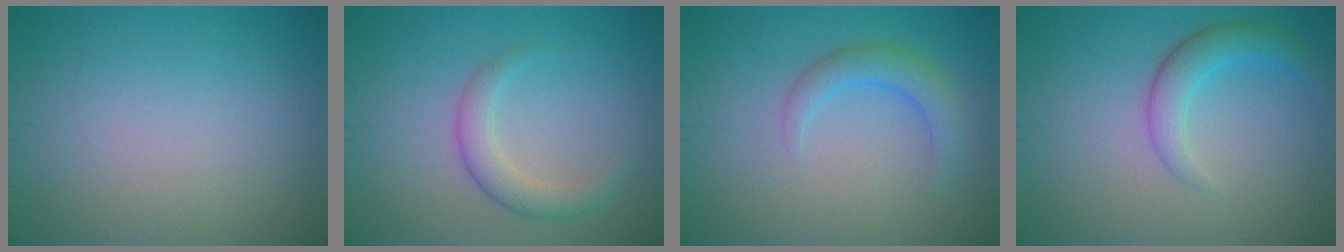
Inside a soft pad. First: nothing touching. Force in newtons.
{"total": 2.8, "press": 2.8, "slide": 0.1}
{"total": 2.6, "press": 2.6, "slide": 0.1}
{"total": 3.2, "press": 3.2, "slide": 0.1}